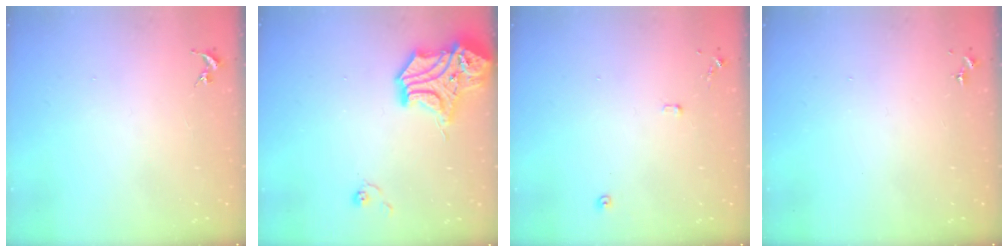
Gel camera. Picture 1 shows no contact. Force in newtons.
{"total": 15.8, "press": 15.6, "slide": 2.4}
{"total": 7.4, "press": 7.4, "slide": 0.8}
{"total": 0.0}